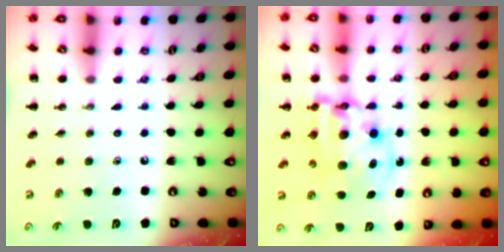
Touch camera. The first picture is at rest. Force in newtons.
{"total": 10.7, "press": 10.3, "slide": 2.9}